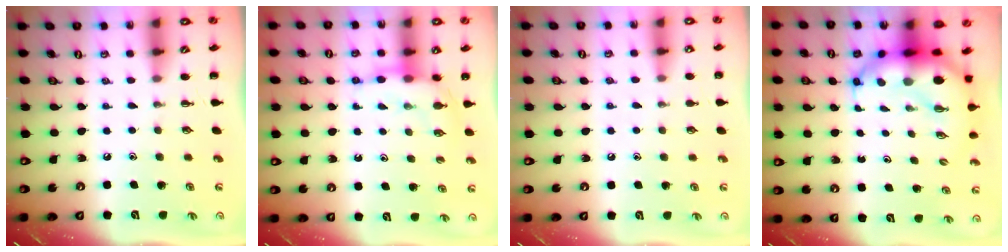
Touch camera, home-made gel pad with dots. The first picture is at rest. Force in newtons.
{"total": 7.7, "press": 7.7, "slide": 0.8}
{"total": 5.9, "press": 5.6, "slide": 1.9}
{"total": 10.9, "press": 10.4, "slide": 3.1}